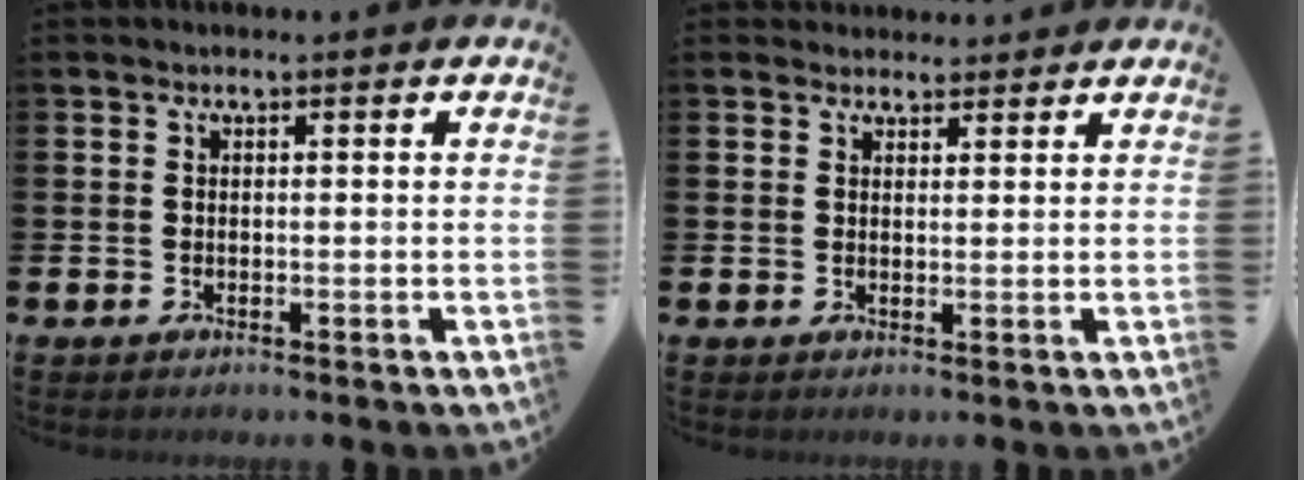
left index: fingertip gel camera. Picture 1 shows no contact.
{"total": 2.4, "force": [2.3, 0.9, -0.2], "torque": [0.009, -0.008, 0.040]}